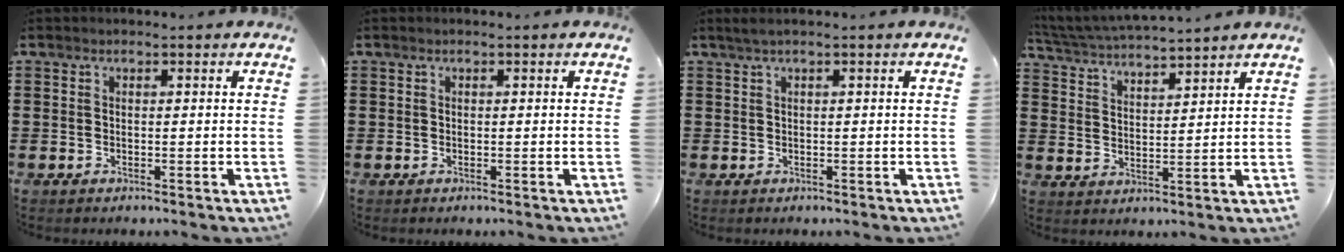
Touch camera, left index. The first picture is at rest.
{"total": 0.0}
{"total": 0.7, "force": [0.0, 0.1, 0.7], "torque": [-0.011, -0.002, 0.000]}
{"total": 4.6, "force": [4.5, -0.1, 0.9], "torque": [-0.037, -0.025, 0.077]}